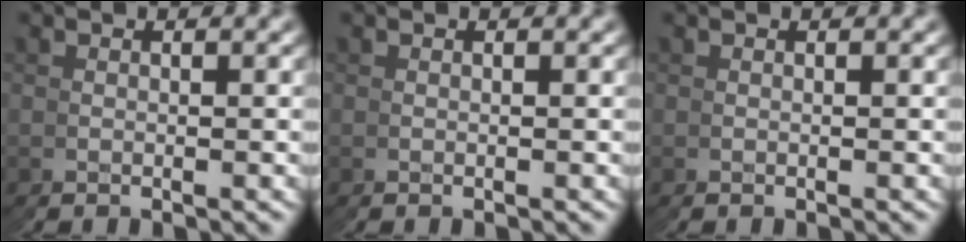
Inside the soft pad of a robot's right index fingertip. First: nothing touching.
{"total": 0.0}
{"total": 0.0}